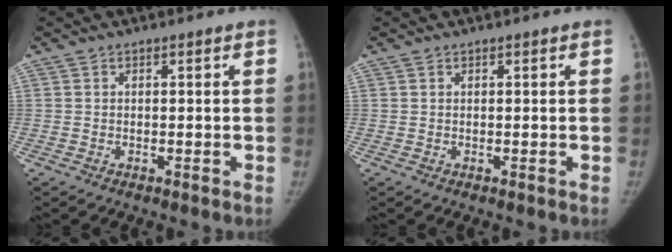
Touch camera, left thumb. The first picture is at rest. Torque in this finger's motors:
{"motor_torque": [0.14, 0.14, 0.18, 0.18, 0.00]}